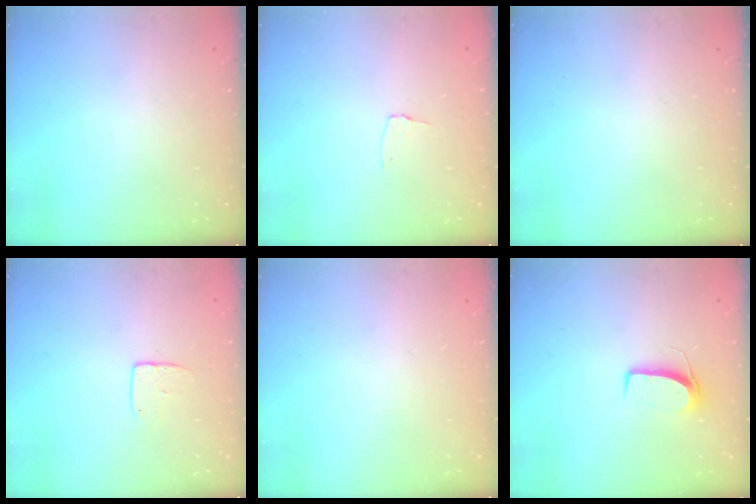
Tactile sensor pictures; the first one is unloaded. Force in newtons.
{"total": 2.7, "press": 2.7, "slide": 0.3}
{"total": 0.0}
{"total": 5.8, "press": 5.7, "slide": 0.6}
{"total": 0.0}
{"total": 7.0, "press": 7.0, "slide": 0.4}